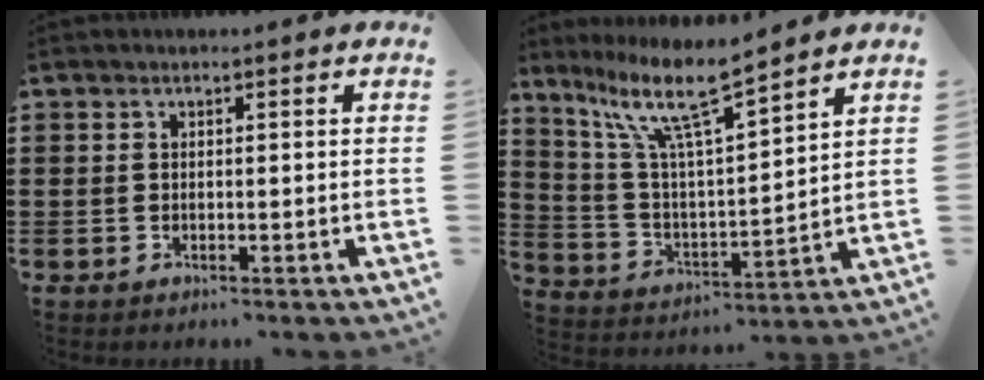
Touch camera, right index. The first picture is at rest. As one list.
[{"total": 10.8, "force": [8.3, 1.0, 6.9], "torque": [-0.158, -0.032, 0.146]}]